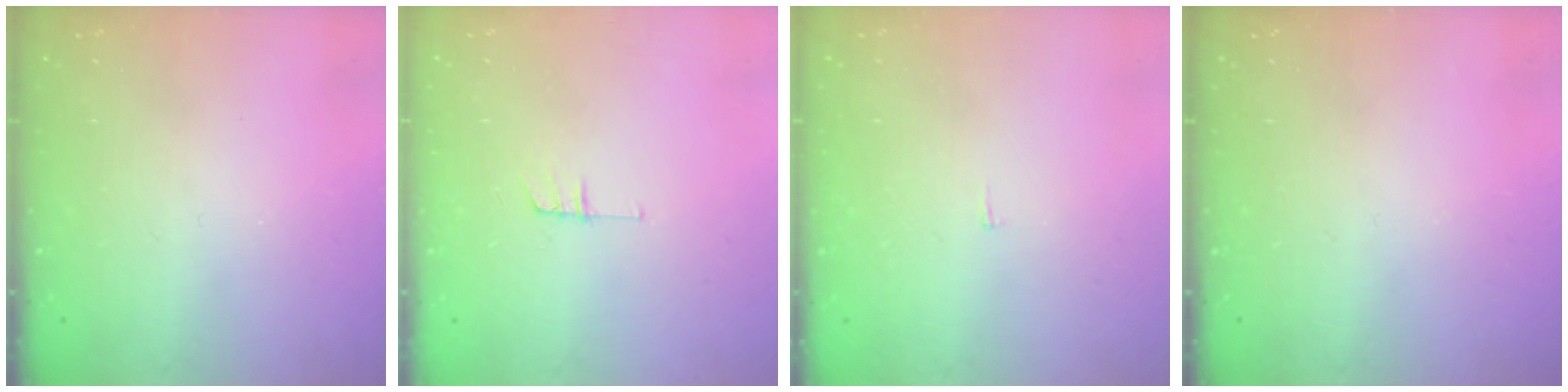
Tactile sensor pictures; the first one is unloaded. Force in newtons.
{"total": 3.7, "press": 3.7, "slide": 0.4}
{"total": 2.2, "press": 2.2, "slide": 0.1}
{"total": 0.0}